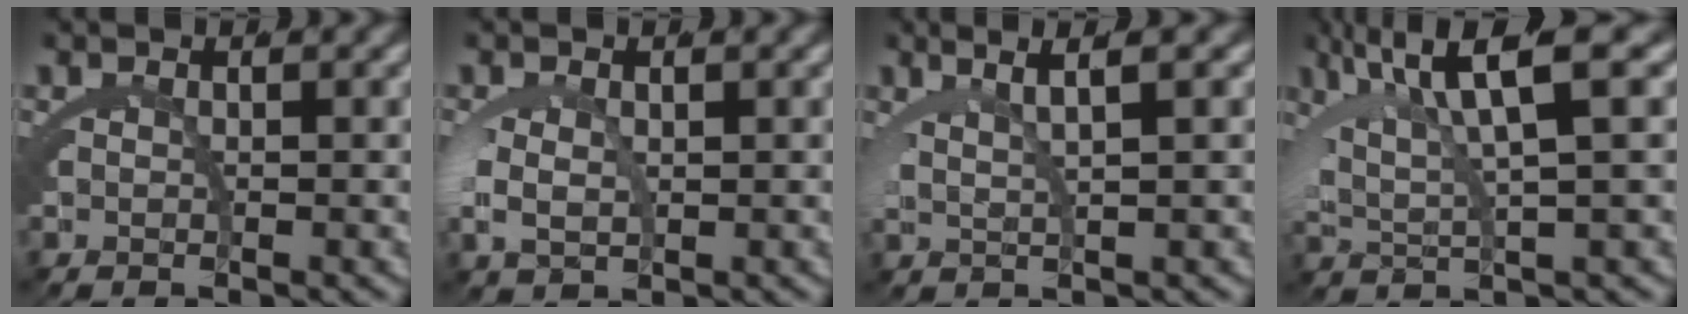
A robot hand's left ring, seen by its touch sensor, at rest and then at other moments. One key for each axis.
{"total": 2.1, "fx": 0.1, "fy": 1.0, "fz": 1.8, "tx": -0.054, "ty": -0.015, "tz": 0.017}
{"total": 4.4, "fx": 3.0, "fy": 0.8, "fz": 3.2, "tx": -0.045, "ty": 0.009, "tz": 0.051}
{"total": 6.8, "fx": 3.2, "fy": 1.8, "fz": 5.7, "tx": -0.106, "ty": 0.005, "tz": 0.057}